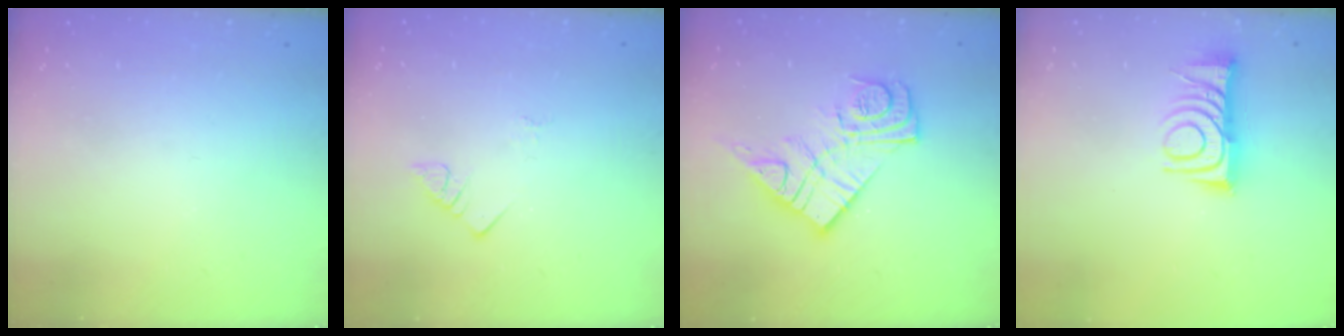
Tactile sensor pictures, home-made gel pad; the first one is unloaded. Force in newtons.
{"total": 3.1, "press": 3.1, "slide": 0.4}
{"total": 16.3, "press": 16.2, "slide": 1.4}
{"total": 10.3, "press": 10.3, "slide": 0.6}